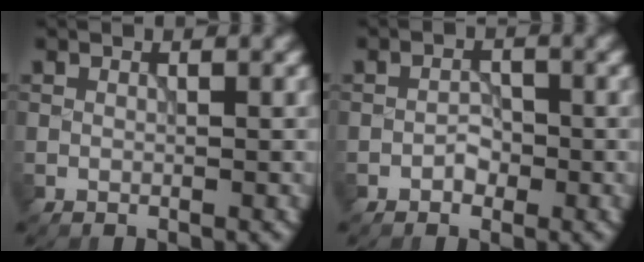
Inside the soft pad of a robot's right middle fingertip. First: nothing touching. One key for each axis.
{"total": 1.3, "fx": -0.7, "fy": 0.9, "fz": 0.7, "tx": -0.010, "ty": 0.004, "tz": -0.013}